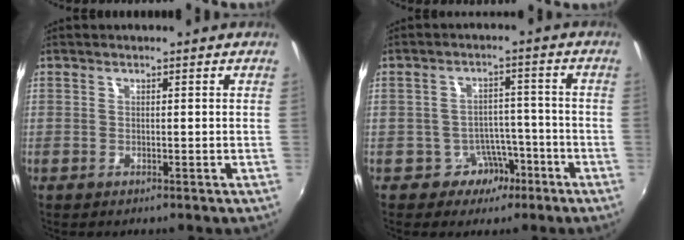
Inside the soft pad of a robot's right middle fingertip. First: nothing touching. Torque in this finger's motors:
{"motor_torque": [0.44, -0.44, 0.00, -0.02]}